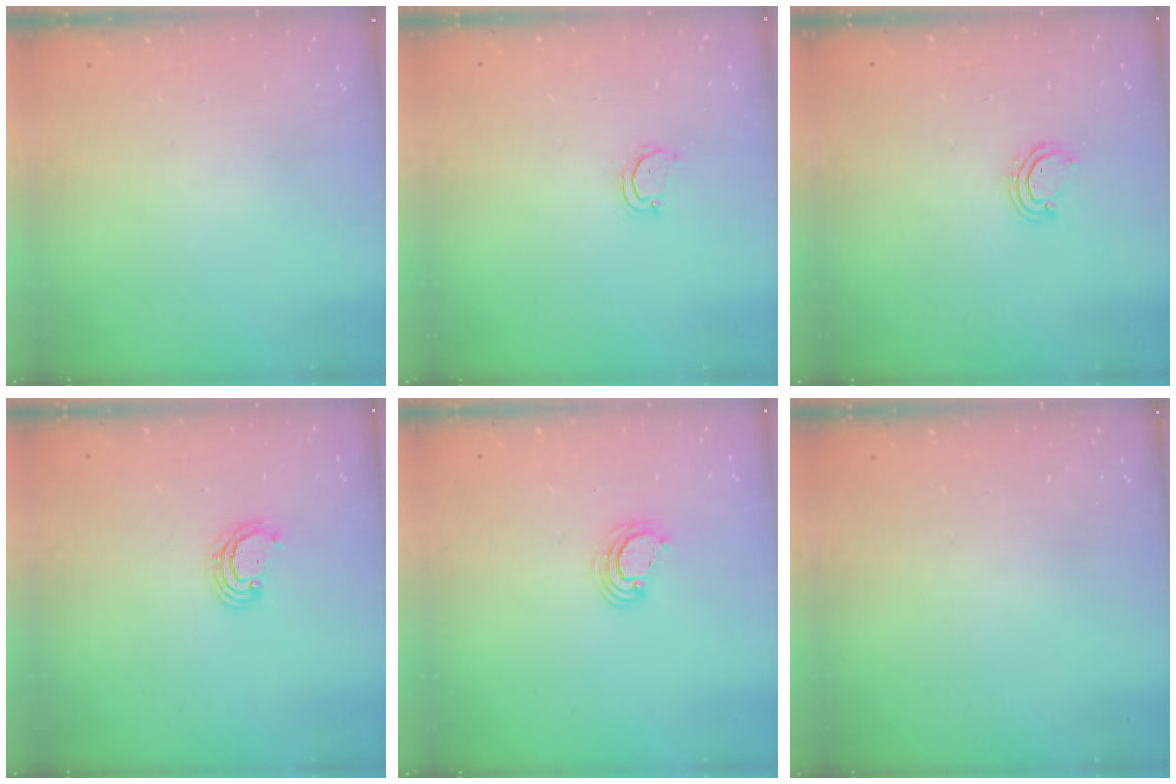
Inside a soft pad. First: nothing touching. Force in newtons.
{"total": 2.9, "press": 2.9, "slide": 0.3}
{"total": 5.0, "press": 5.0, "slide": 0.3}
{"total": 3.6, "press": 3.6, "slide": 0.2}
{"total": 4.4, "press": 4.4, "slide": 0.2}
{"total": 0.0}